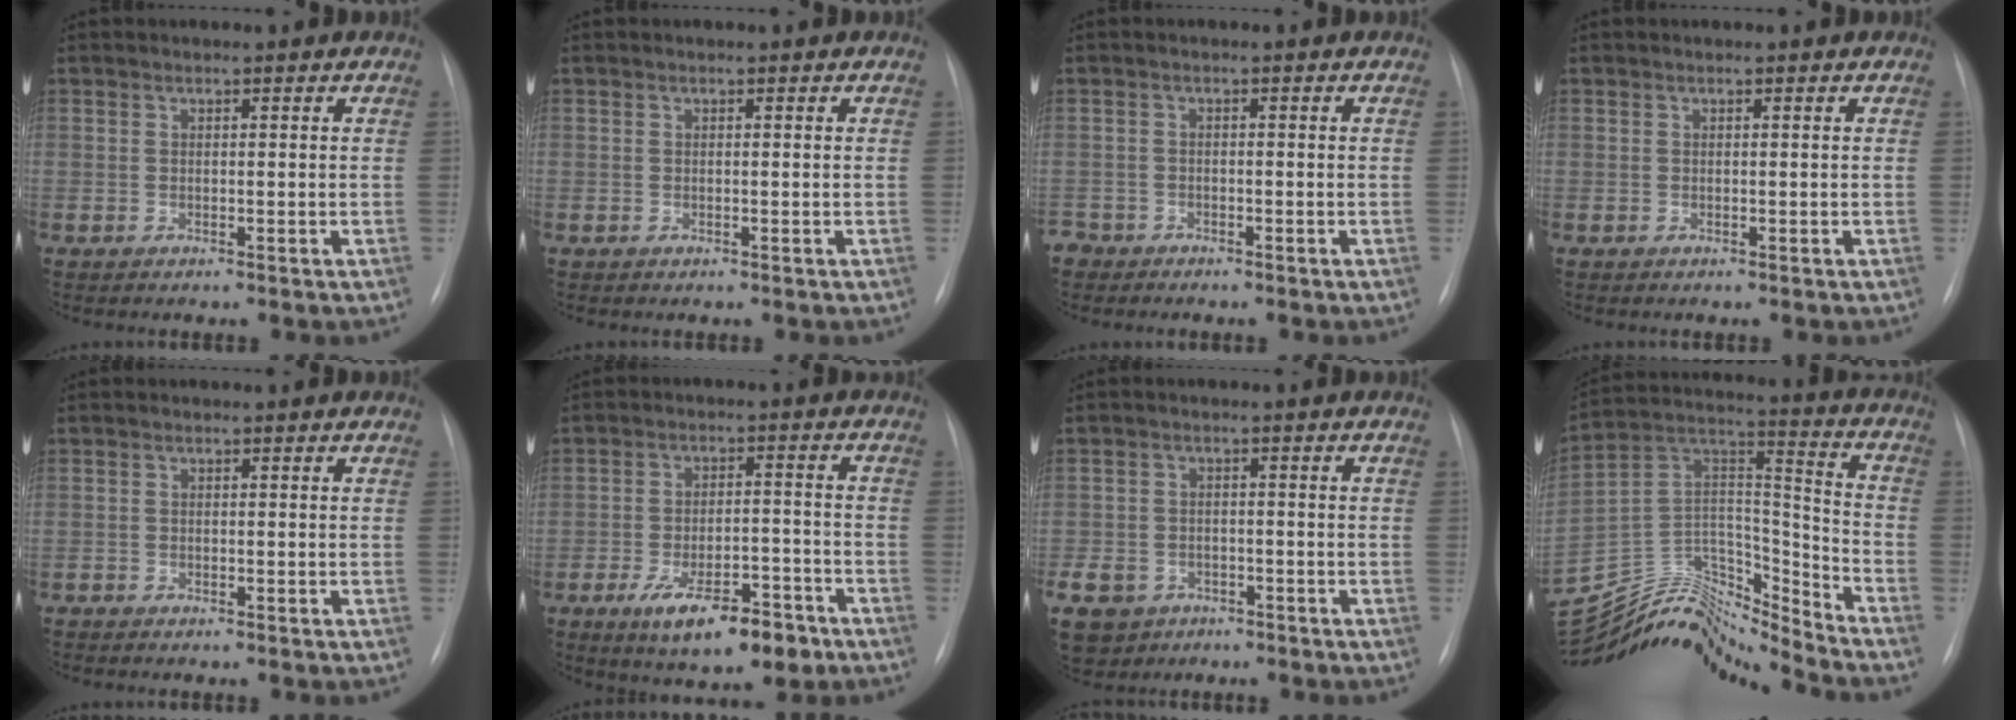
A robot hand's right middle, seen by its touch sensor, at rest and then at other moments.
{"total": 0.0}
{"total": 2.7, "force": [-2.4, 1.1, -0.3], "torque": [0.003, 0.000, -0.047]}
{"total": 0.0}
{"total": 0.6, "force": [-0.6, 0.1, 0.0], "torque": [-0.006, -0.001, -0.013]}
{"total": 11.1, "force": [-6.5, 4.0, 8.0], "torque": [-0.126, -0.001, -0.097]}
{"total": 11.7, "force": [-6.6, 8.9, 3.7], "torque": [-0.115, -0.003, -0.099]}
{"total": 19.1, "force": [-18.6, 2.4, 3.6], "torque": [-0.060, 0.070, -0.323]}